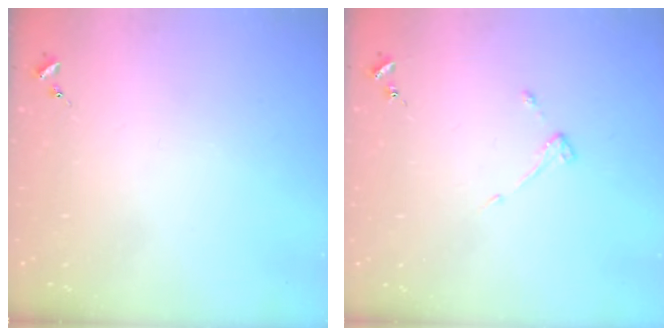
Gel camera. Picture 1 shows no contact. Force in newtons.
{"total": 2.9, "press": 2.9, "slide": 0.5}